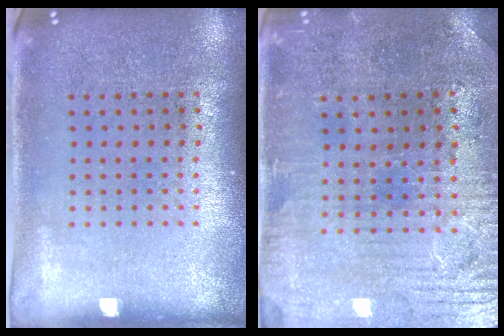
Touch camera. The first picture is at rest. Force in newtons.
{"total": 1.3, "press": 1.2, "slide": 0.6}